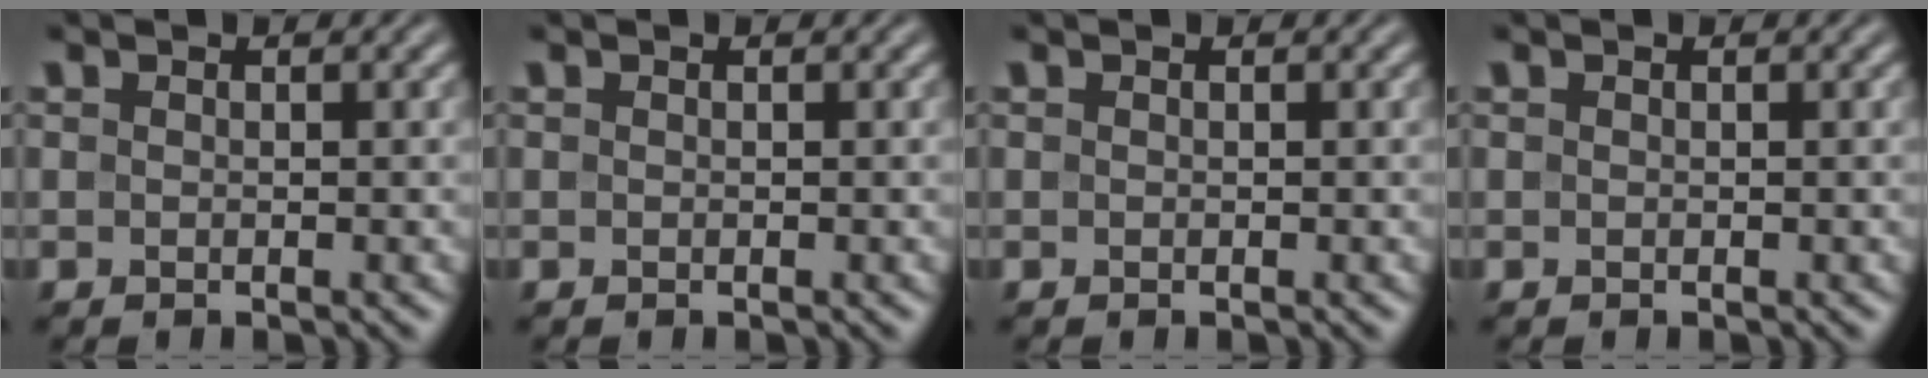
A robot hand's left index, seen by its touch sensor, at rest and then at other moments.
{"total": 0.0}
{"total": 0.0}
{"total": 0.0}